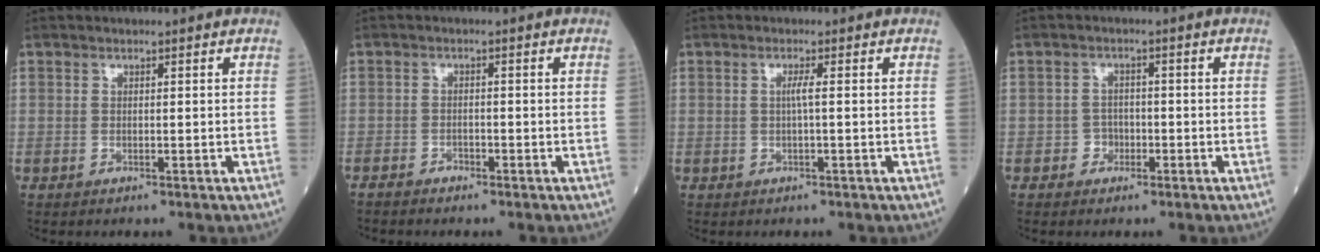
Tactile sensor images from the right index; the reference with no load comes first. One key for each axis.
{"total": 1.5, "fx": -1.3, "fy": 0.6, "fz": 0.4, "tx": -0.008, "ty": 0.002, "tz": -0.023}
{"total": 1.3, "fx": 0.0, "fy": -0.3, "fz": 1.3, "tx": -0.027, "ty": 0.001, "tz": -0.001}
{"total": 2.2, "fx": -1.0, "fy": 1.9, "fz": 0.5, "tx": -0.001, "ty": 0.011, "tz": -0.021}